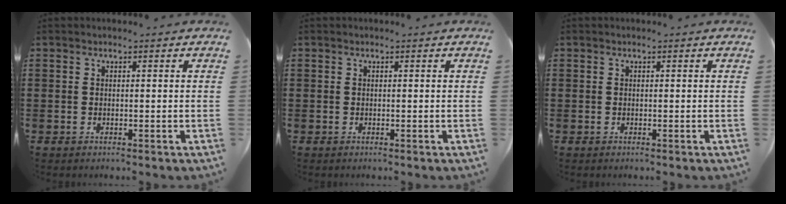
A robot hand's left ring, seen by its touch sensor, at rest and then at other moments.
{"total": 0.0}
{"total": 0.0}